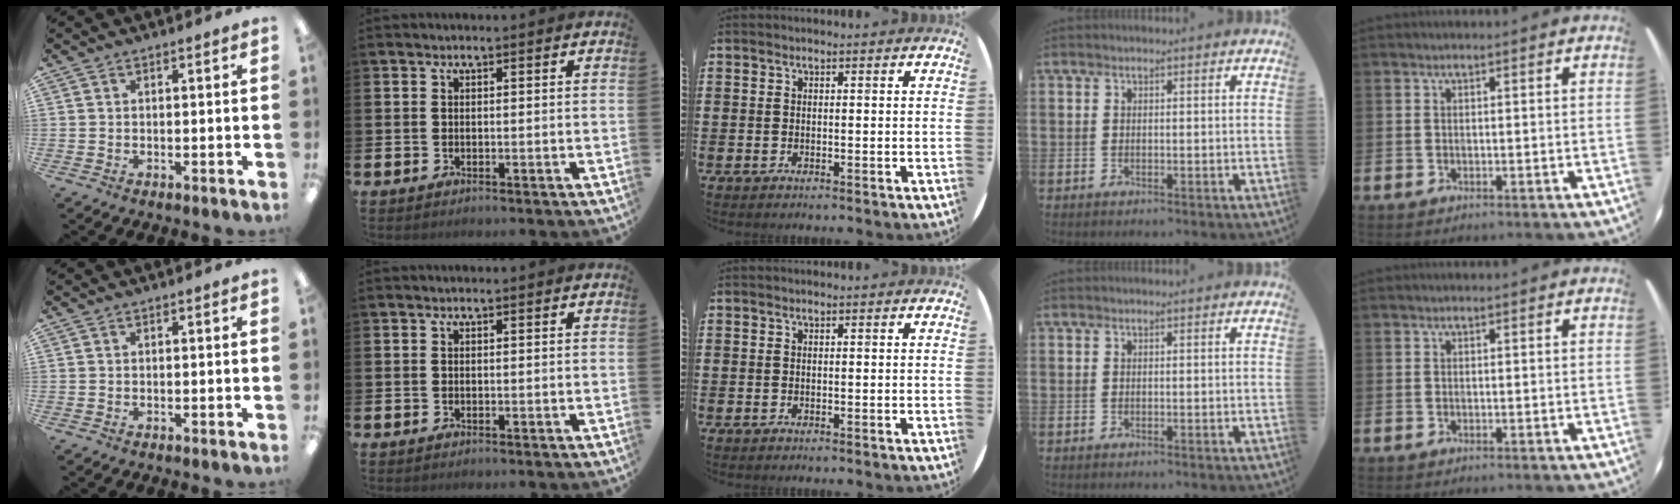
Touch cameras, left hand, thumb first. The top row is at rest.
{}